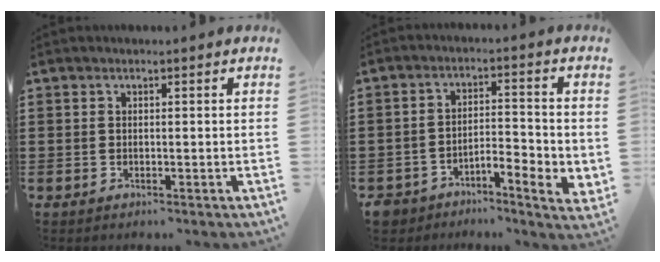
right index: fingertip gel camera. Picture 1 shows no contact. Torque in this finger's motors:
{"motor_torque": [0.15, -0.02, 0.20, 0.04]}